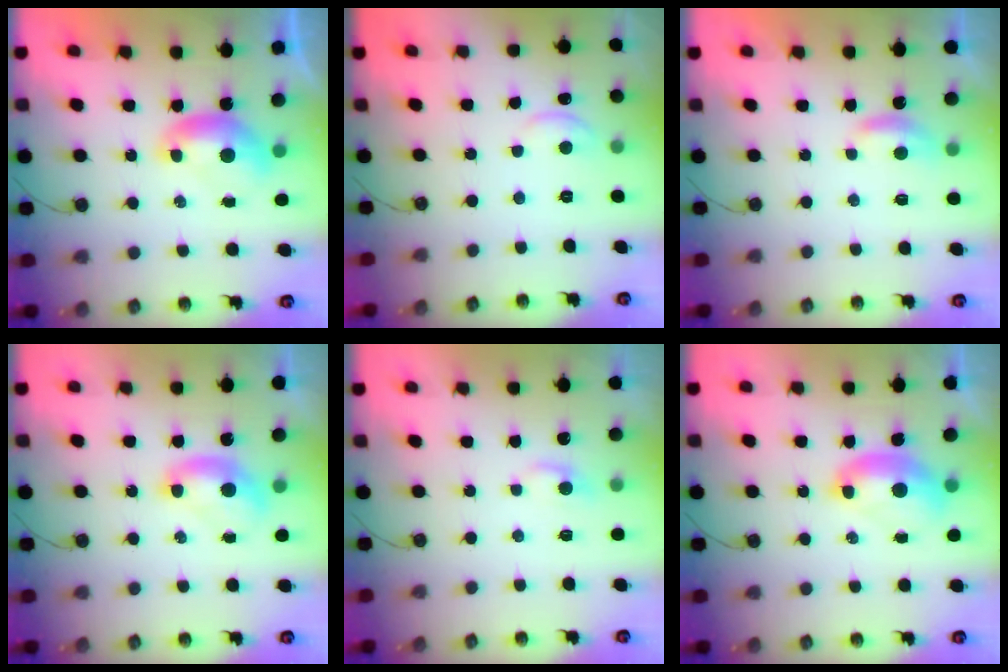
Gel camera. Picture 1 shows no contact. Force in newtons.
{"total": 1.9, "press": 1.9, "slide": 0.4}
{"total": 1.1, "press": 0.8, "slide": 0.7}
{"total": 1.6, "press": 1.4, "slide": 0.8}
{"total": 1.2, "press": 1.1, "slide": 0.6}
{"total": 2.9, "press": 2.8, "slide": 0.6}